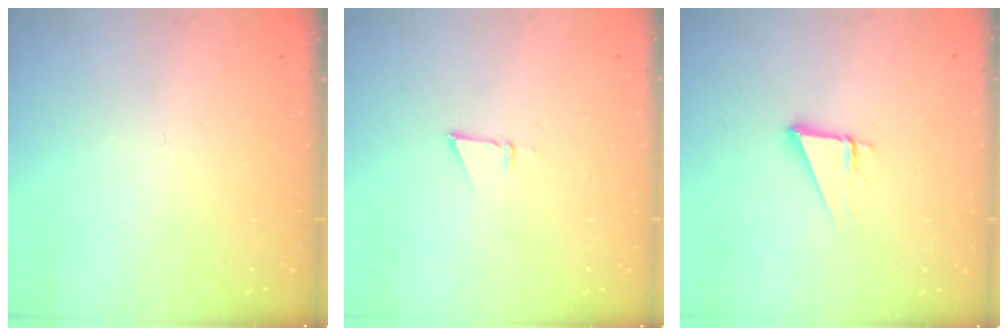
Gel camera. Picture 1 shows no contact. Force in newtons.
{"total": 3.0, "press": 2.9, "slide": 0.8}
{"total": 3.6, "press": 3.6, "slide": 0.3}